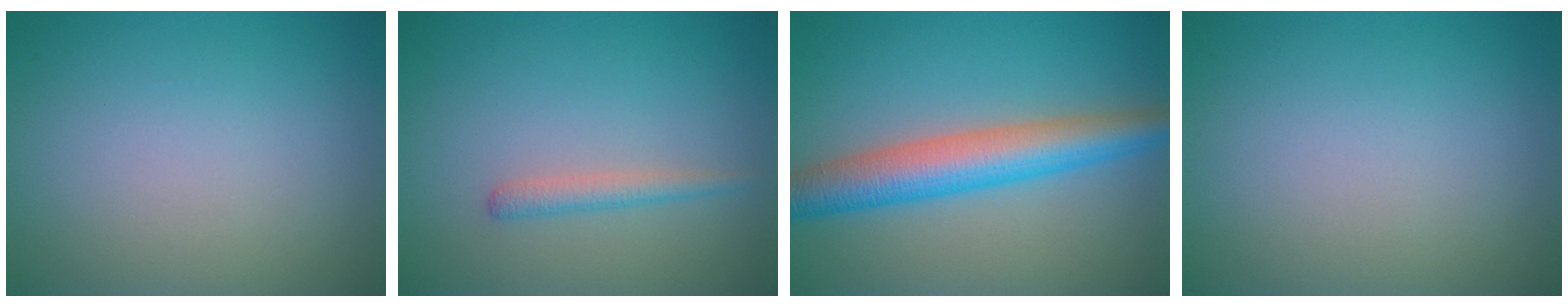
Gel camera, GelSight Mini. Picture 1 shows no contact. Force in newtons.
{"total": 1.5, "press": 1.5, "slide": 0.1}
{"total": 6.3, "press": 6.3, "slide": 0.0}
{"total": 0.0}